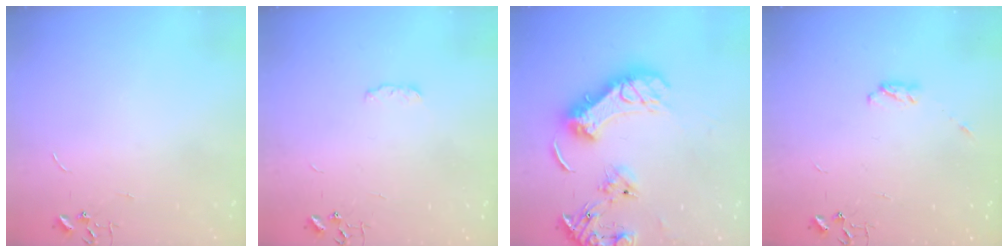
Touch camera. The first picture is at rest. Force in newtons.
{"total": 3.9, "press": 3.8, "slide": 0.7}
{"total": 20.0, "press": 19.8, "slide": 2.2}
{"total": 4.0, "press": 3.9, "slide": 0.6}